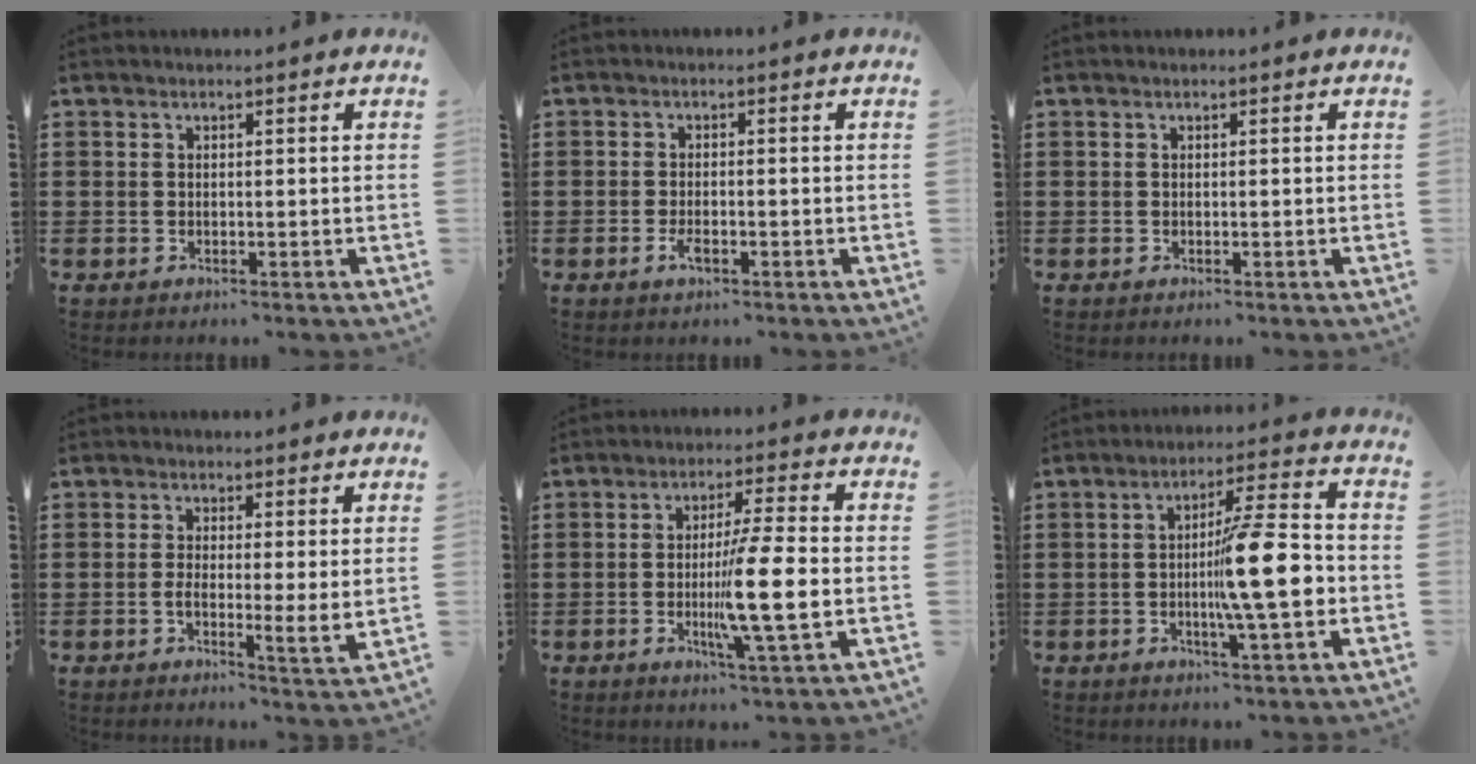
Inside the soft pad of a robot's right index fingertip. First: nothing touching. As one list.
[{"total": 2.3, "force": [-1.0, 0.8, 1.8], "torque": [-0.041, -0.001, -0.021]}, {"total": 0.0}, {"total": 3.6, "force": [0.3, 0.7, 3.5], "torque": [-0.060, -0.007, 0.004]}, {"total": 10.0, "force": [-1.7, 0.0, 9.9], "torque": [-0.187, -0.020, -0.037]}, {"total": 11.5, "force": [-1.7, 1.8, 11.2], "torque": [-0.170, -0.009, -0.035]}]